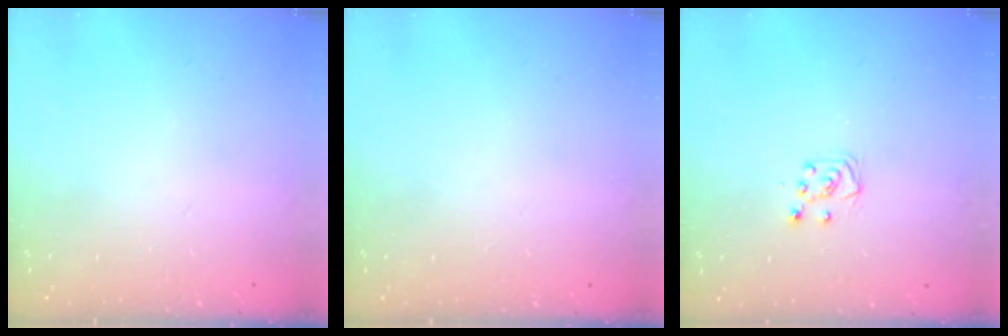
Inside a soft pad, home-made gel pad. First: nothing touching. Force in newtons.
{"total": 0.0}
{"total": 5.8, "press": 5.7, "slide": 0.6}